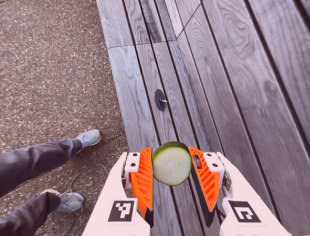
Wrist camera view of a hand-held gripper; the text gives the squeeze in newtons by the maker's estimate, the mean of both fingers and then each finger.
{"total": 12.4, "left": 13.0, "right": 11.8}